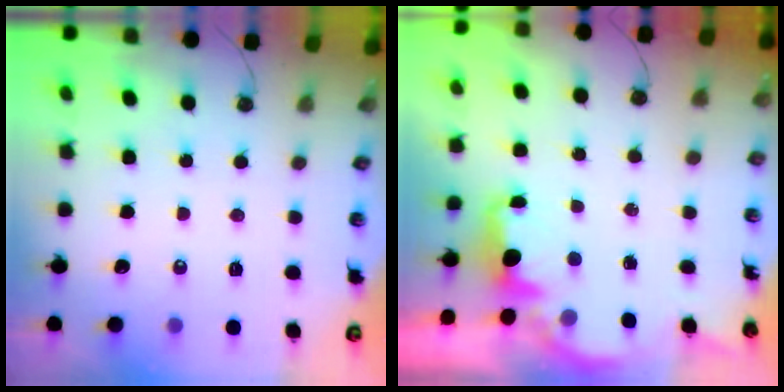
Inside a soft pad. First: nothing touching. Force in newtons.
{"total": 2.3, "press": 2.1, "slide": 0.8}